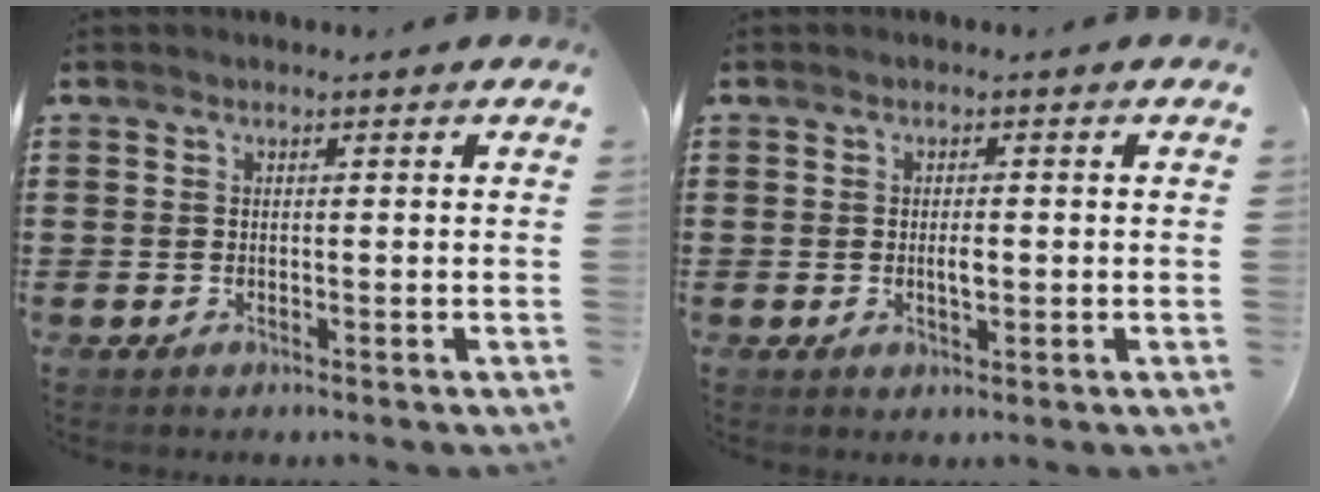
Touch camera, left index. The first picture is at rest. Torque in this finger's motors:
{"motor_torque": [0.72, 0.11, 0.05, 0.03]}